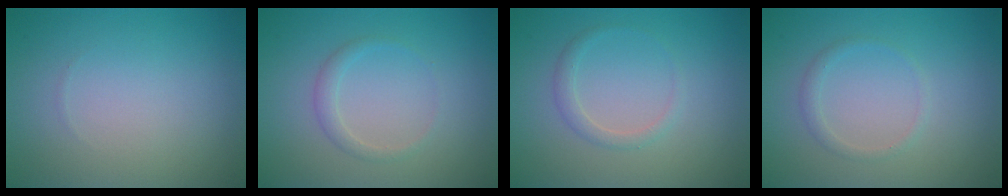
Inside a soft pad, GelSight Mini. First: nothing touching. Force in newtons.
{"total": 1.4, "press": 1.4, "slide": 0.1}
{"total": 1.3, "press": 1.3, "slide": 0.1}
{"total": 1.1, "press": 1.0, "slide": 0.1}